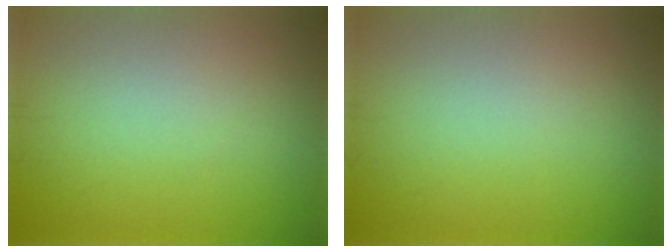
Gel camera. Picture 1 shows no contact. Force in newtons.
{"total": 0.0}